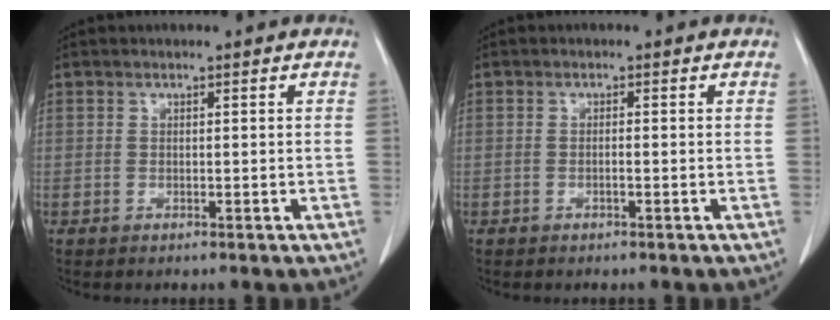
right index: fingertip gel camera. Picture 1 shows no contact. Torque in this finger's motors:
{"motor_torque": [-0.26, 0.11, -0.03, -0.01]}